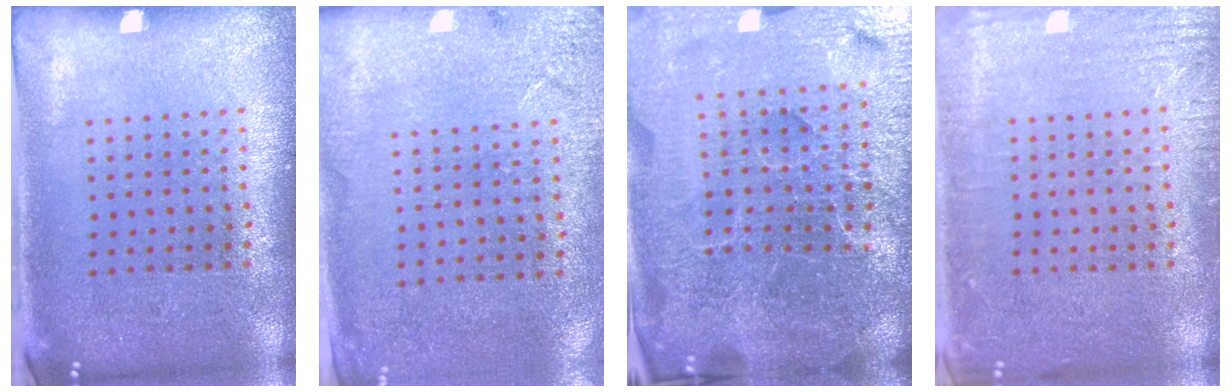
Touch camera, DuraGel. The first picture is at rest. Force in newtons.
{"total": 2.6, "press": 2.3, "slide": 1.0}
{"total": 7.2, "press": 6.2, "slide": 3.7}
{"total": 2.8, "press": 2.8, "slide": 0.4}